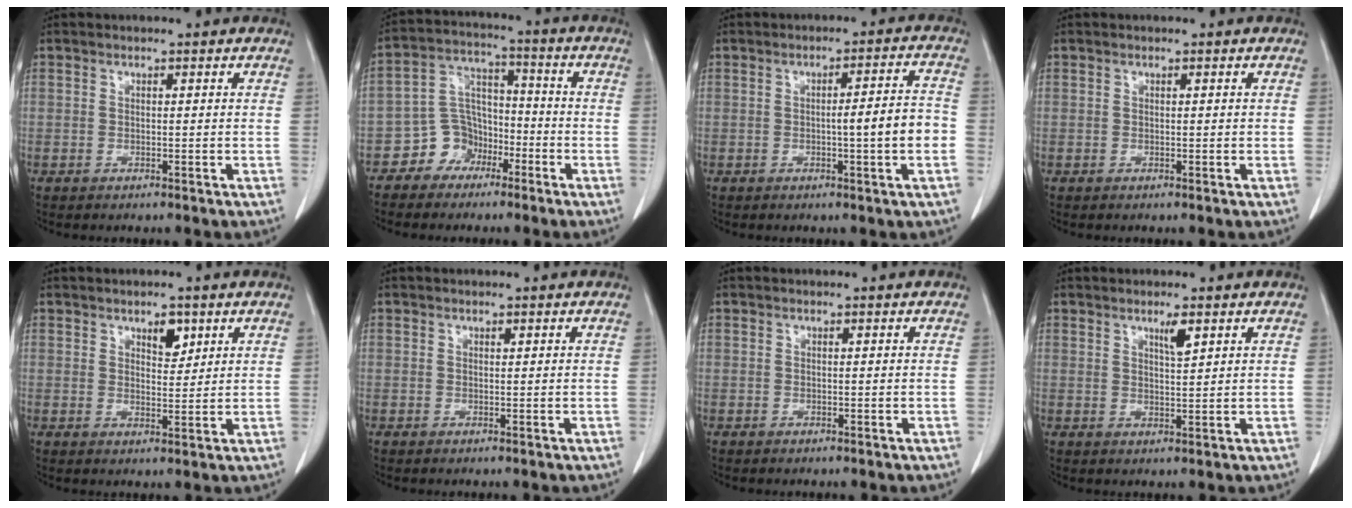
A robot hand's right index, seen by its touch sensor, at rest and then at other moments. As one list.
[{"total": 7.6, "force": [-4.5, 5.9, 1.9], "torque": [-0.040, 0.027, -0.077]}, {"total": 6.6, "force": [-1.2, -0.1, 6.5], "torque": [-0.090, 0.010, -0.016]}, {"total": 0.0}, {"total": 3.3, "force": [2.0, 1.5, 2.2], "torque": [-0.032, -0.004, 0.034]}, {"total": 0.0}, {"total": 0.0}, {"total": 2.6, "force": [1.6, 0.2, 2.0], "torque": [-0.038, -0.004, 0.028]}]